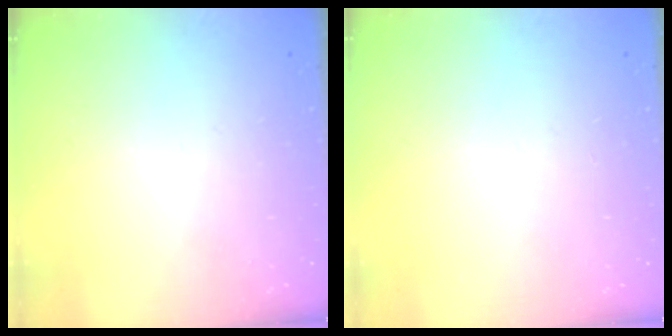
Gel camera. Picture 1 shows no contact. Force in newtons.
{"total": 0.0}